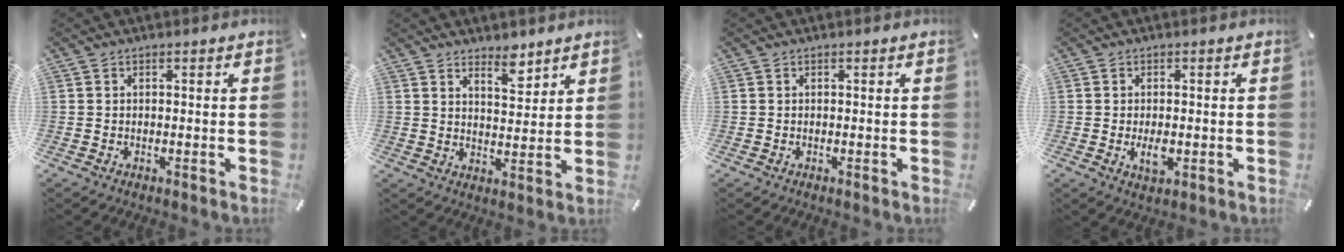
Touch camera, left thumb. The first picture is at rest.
{"total": 5.5, "force": [4.8, 2.0, 1.8], "torque": [-0.008, -0.040, 0.082]}
{"total": 0.0}
{"total": 4.1, "force": [-0.7, 2.1, 3.4], "torque": [-0.074, -0.009, -0.017]}